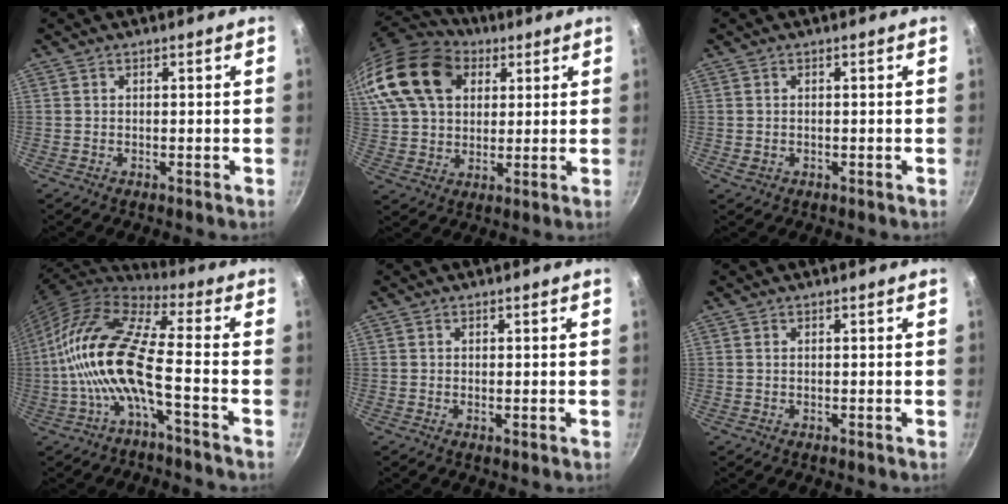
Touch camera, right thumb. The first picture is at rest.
{"total": 24.4, "force": [9.5, 17.5, 14.2], "torque": [-0.301, 0.020, 0.170]}
{"total": 1.1, "force": [-0.2, 0.9, 0.5], "torque": [-0.007, 0.000, -0.002]}
{"total": 16.0, "force": [-3.4, 4.7, 14.9], "torque": [-0.300, 0.038, -0.078]}
{"total": 0.6, "force": [0.0, 0.2, 0.6], "torque": [-0.010, -0.001, -0.001]}
{"total": 0.0}